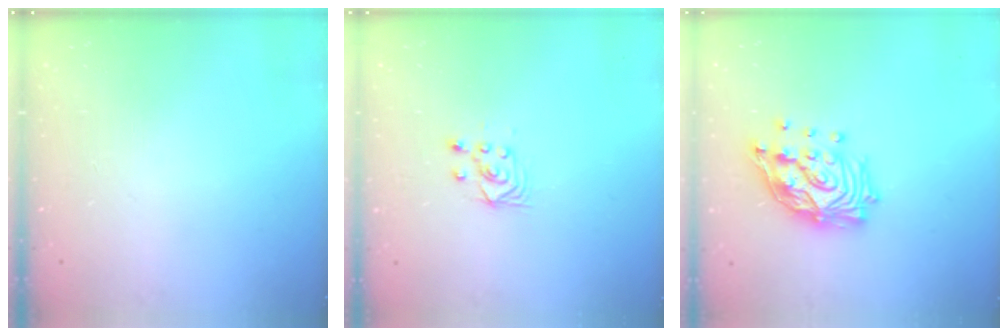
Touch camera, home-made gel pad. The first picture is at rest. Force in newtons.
{"total": 3.5, "press": 3.2, "slide": 1.3}
{"total": 16.8, "press": 16.7, "slide": 1.9}